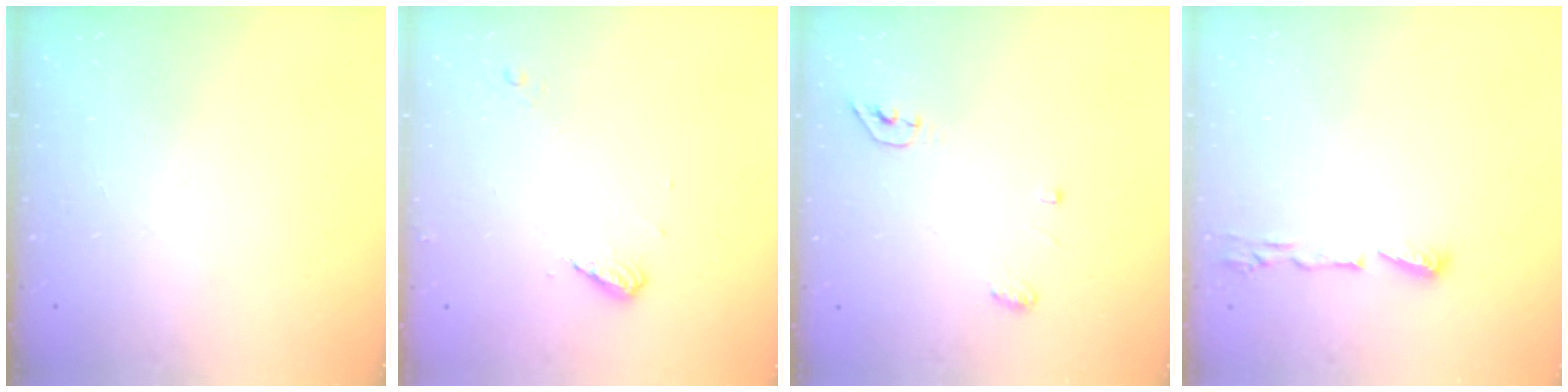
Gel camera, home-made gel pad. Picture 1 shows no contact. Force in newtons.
{"total": 6.4, "press": 6.4, "slide": 0.7}
{"total": 4.4, "press": 4.3, "slide": 0.8}
{"total": 6.0, "press": 5.8, "slide": 1.2}